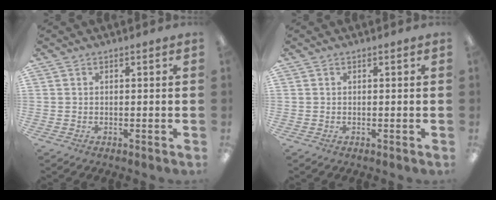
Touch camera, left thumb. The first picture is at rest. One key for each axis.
{"total": 0.0}